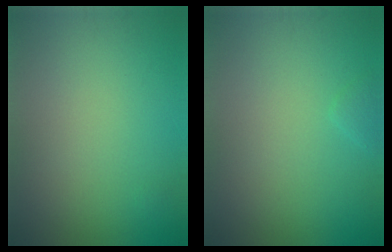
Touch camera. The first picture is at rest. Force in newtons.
{"total": 0.6, "press": 0.6, "slide": 0.0}